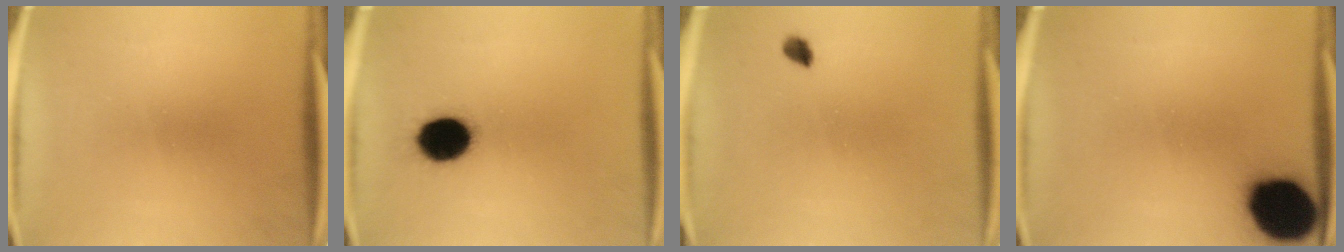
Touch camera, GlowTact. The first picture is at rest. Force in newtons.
{"total": 11.6}
{"total": 1.6}
{"total": 17.6}